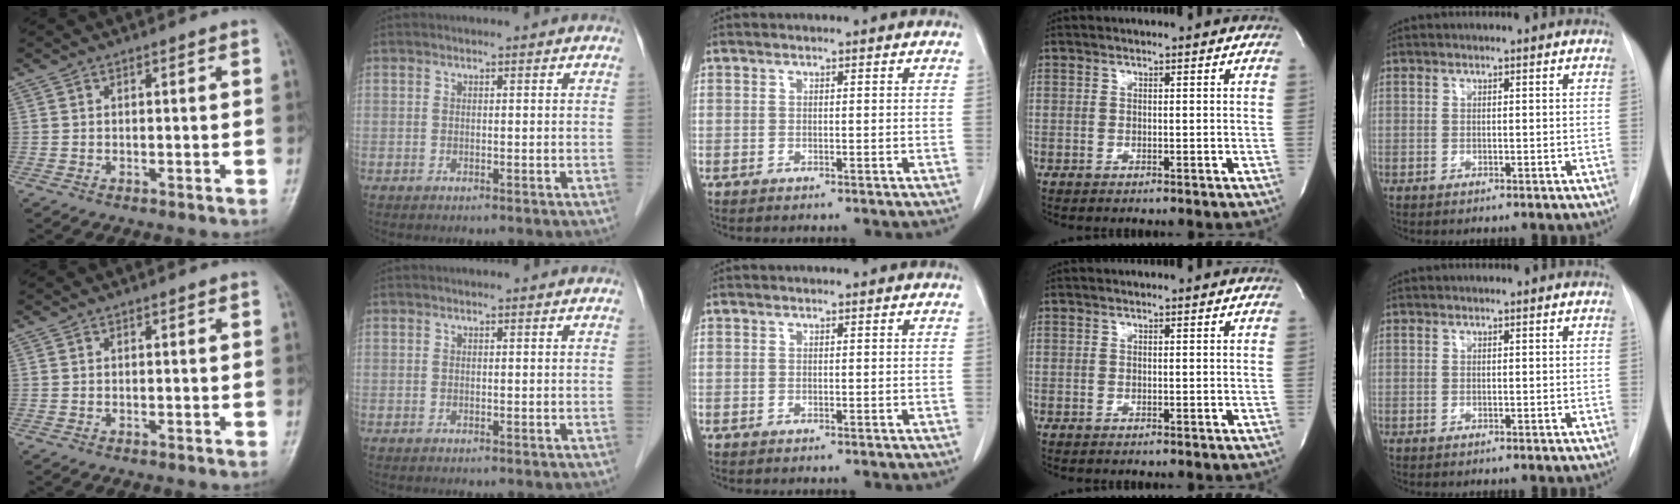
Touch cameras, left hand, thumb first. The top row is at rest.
{}